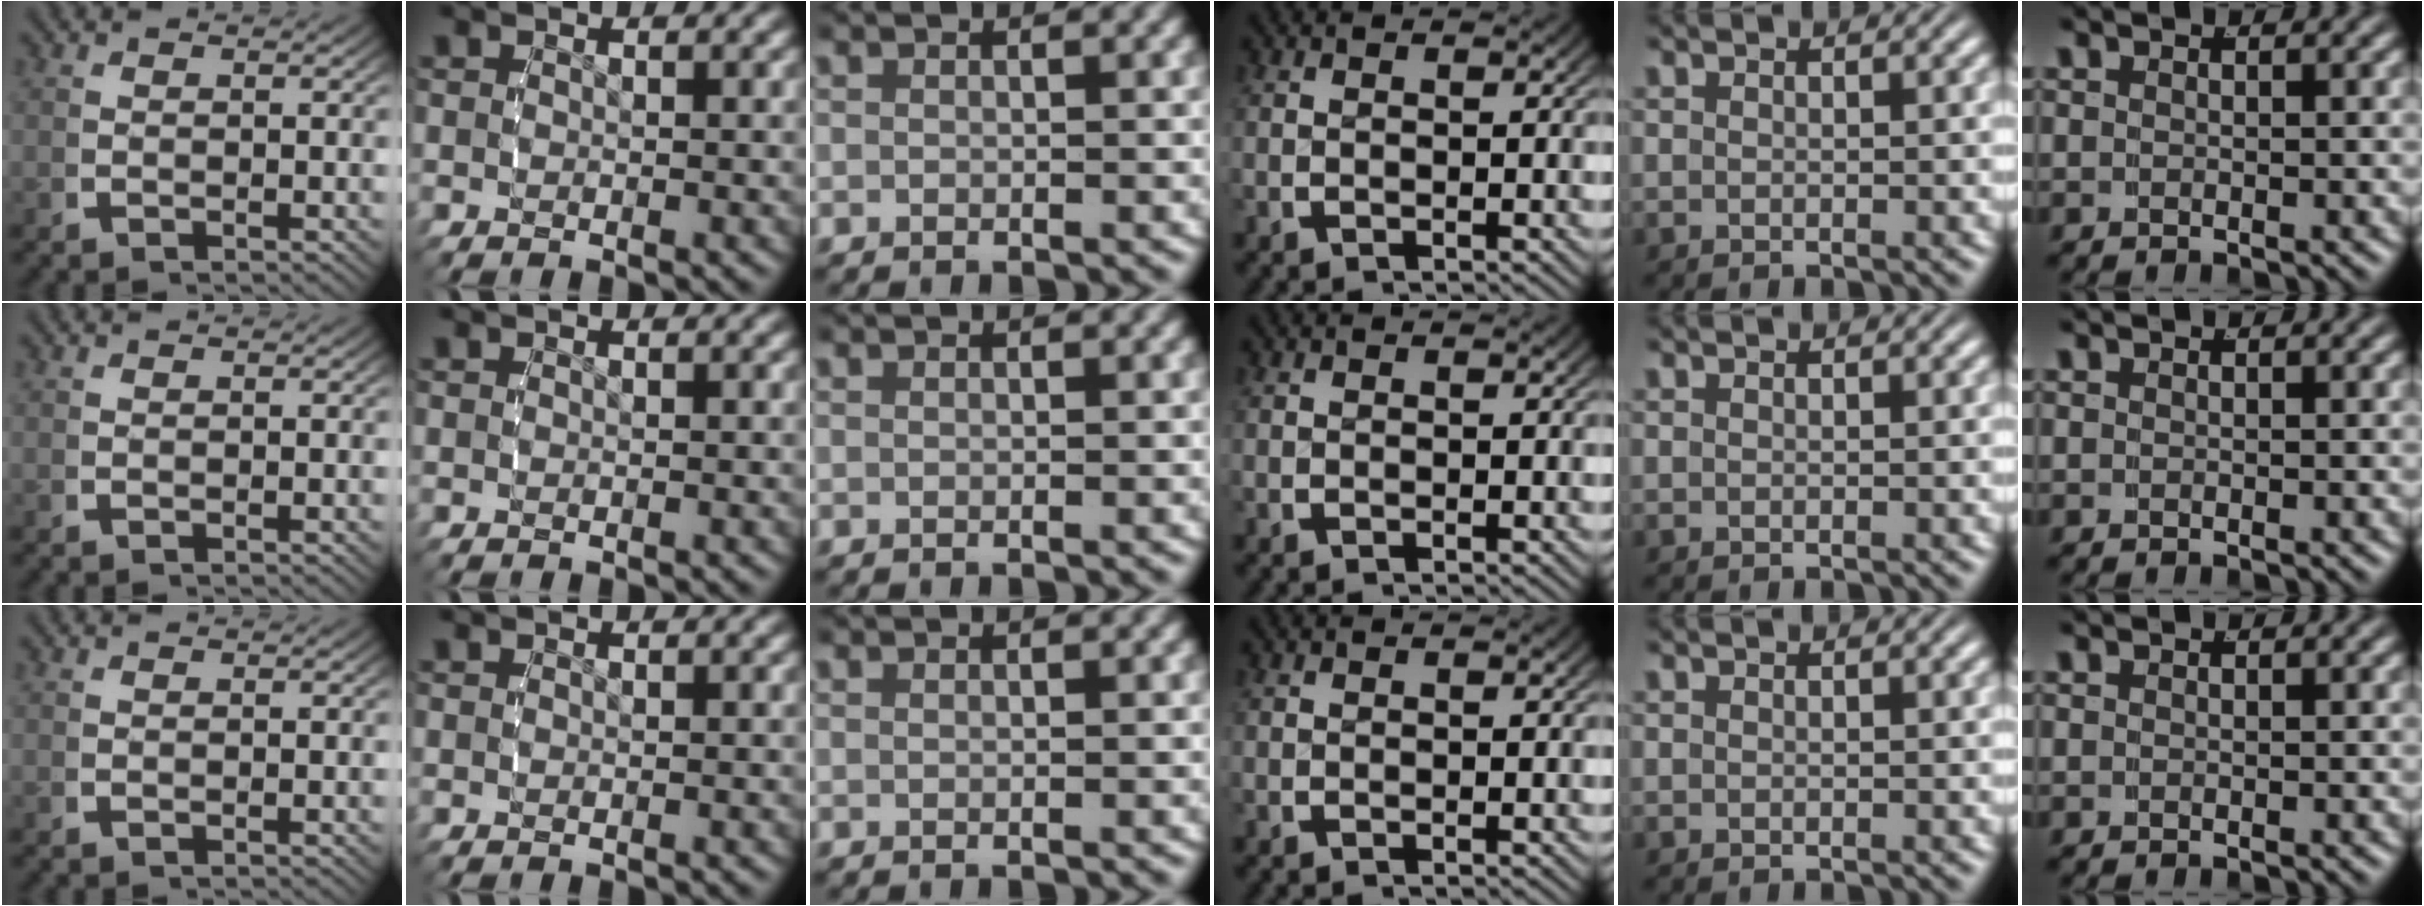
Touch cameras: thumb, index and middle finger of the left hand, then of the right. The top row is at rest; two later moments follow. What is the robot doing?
{"motion": "grasp_and_lifting", "object": "bottle cap"}